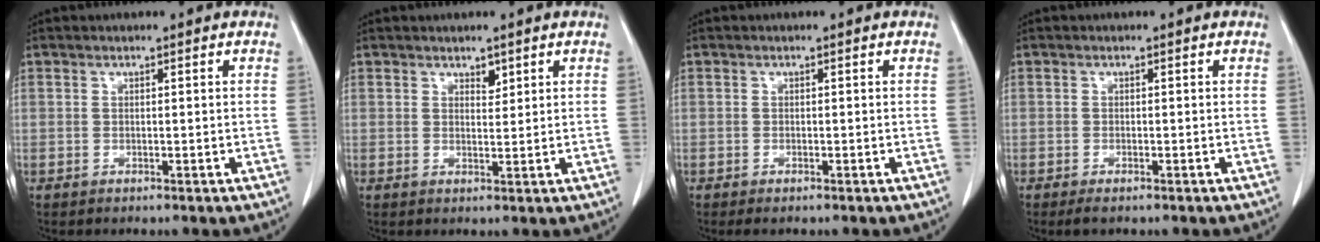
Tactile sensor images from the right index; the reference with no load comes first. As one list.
[{"total": 1.5, "force": [1.1, 0.7, 0.7], "torque": [-0.007, -0.005, 0.016]}, {"total": 0.8, "force": [-0.6, 0.1, 0.6], "torque": [-0.006, -0.003, -0.004]}, {"total": 1.6, "force": [-1.1, 0.4, 1.1], "torque": [-0.012, -0.004, -0.014]}]